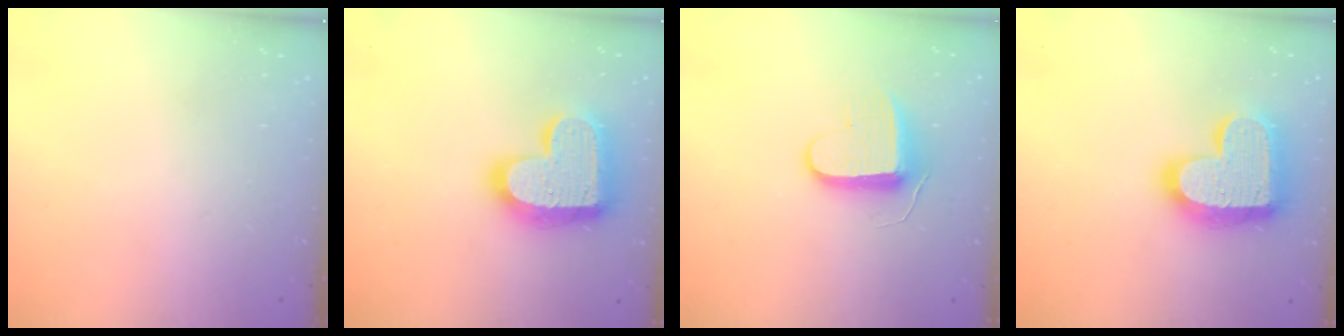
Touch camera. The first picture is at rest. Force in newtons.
{"total": 20.5, "press": 20.4, "slide": 1.5}
{"total": 9.3, "press": 9.3, "slide": 0.1}
{"total": 20.5, "press": 20.4, "slide": 1.5}